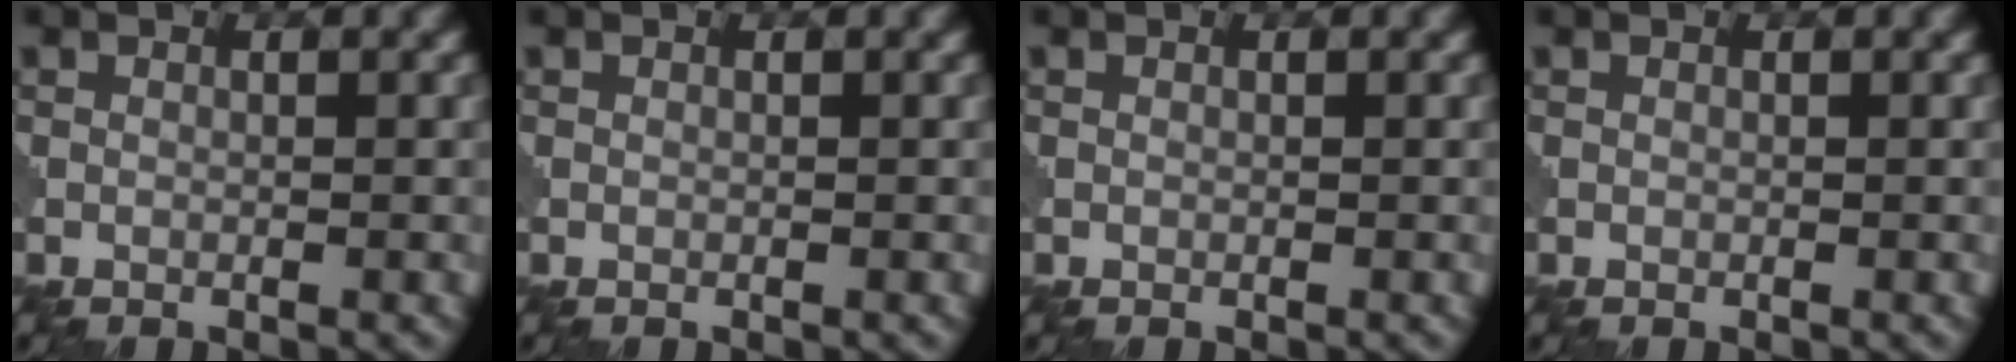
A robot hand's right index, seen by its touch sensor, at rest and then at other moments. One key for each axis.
{"total": 0.0}
{"total": 0.0}
{"total": 0.0}